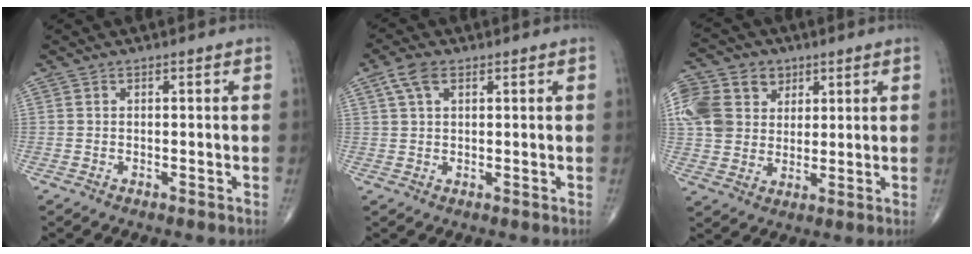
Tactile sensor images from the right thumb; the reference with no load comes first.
{"total": 4.2, "force": [1.9, 2.2, 3.0], "torque": [-0.062, 0.010, 0.039]}
{"total": 15.4, "force": [5.0, 12.4, 7.5], "torque": [-0.152, 0.012, 0.091]}